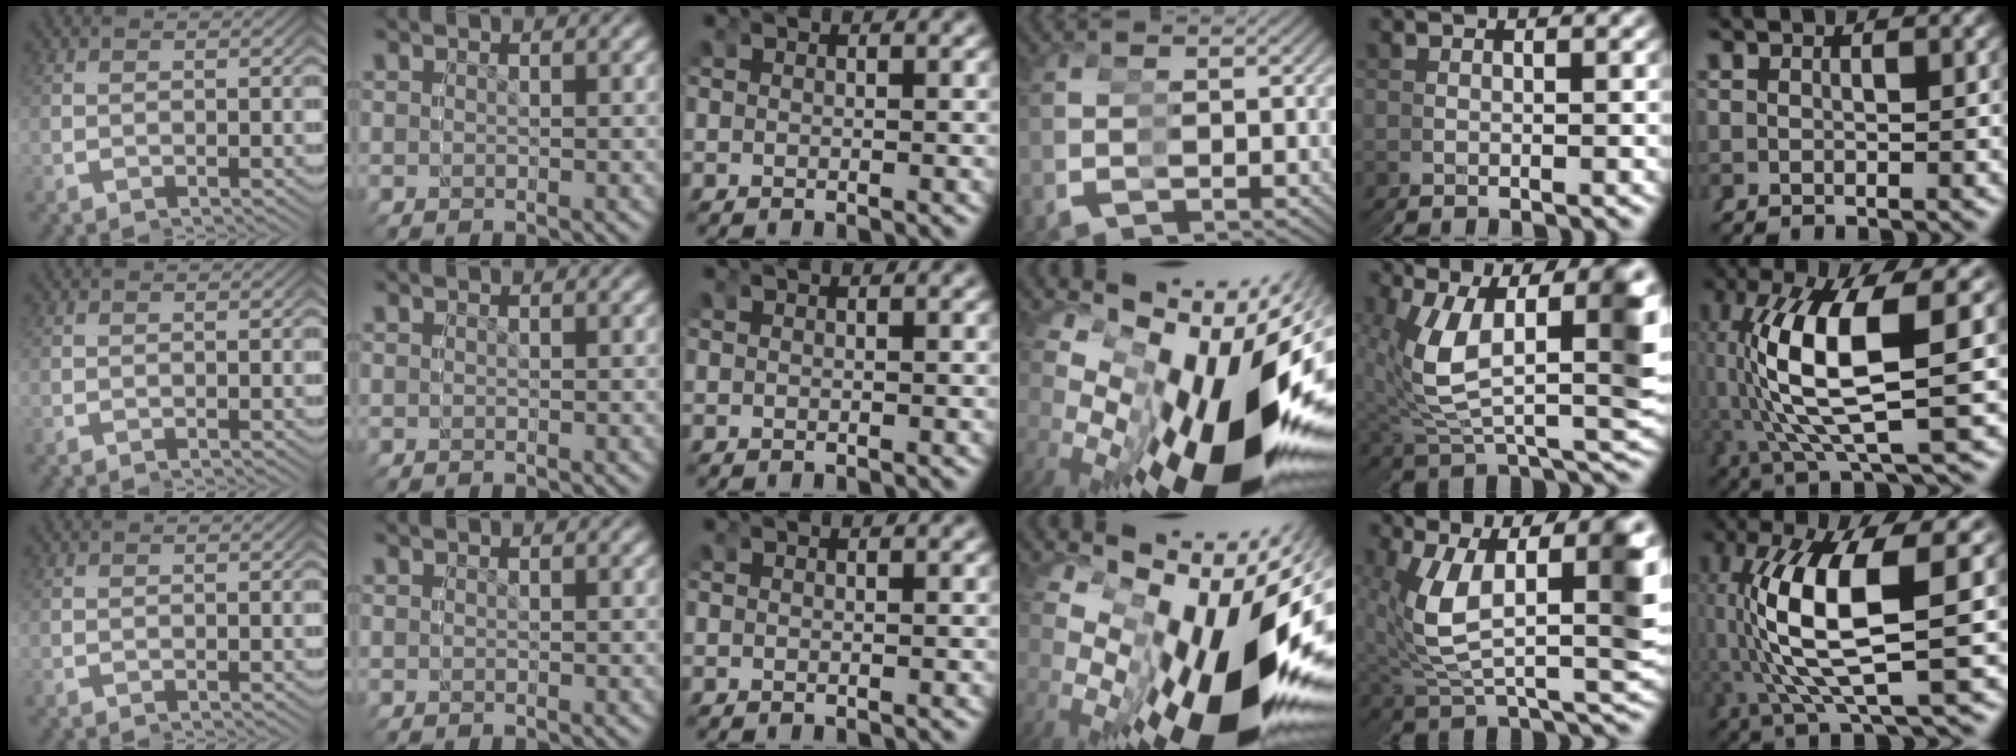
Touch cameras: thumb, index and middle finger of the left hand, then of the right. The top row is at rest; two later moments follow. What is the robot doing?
{"motion": "grasp_and_lifting", "object": "legos"}